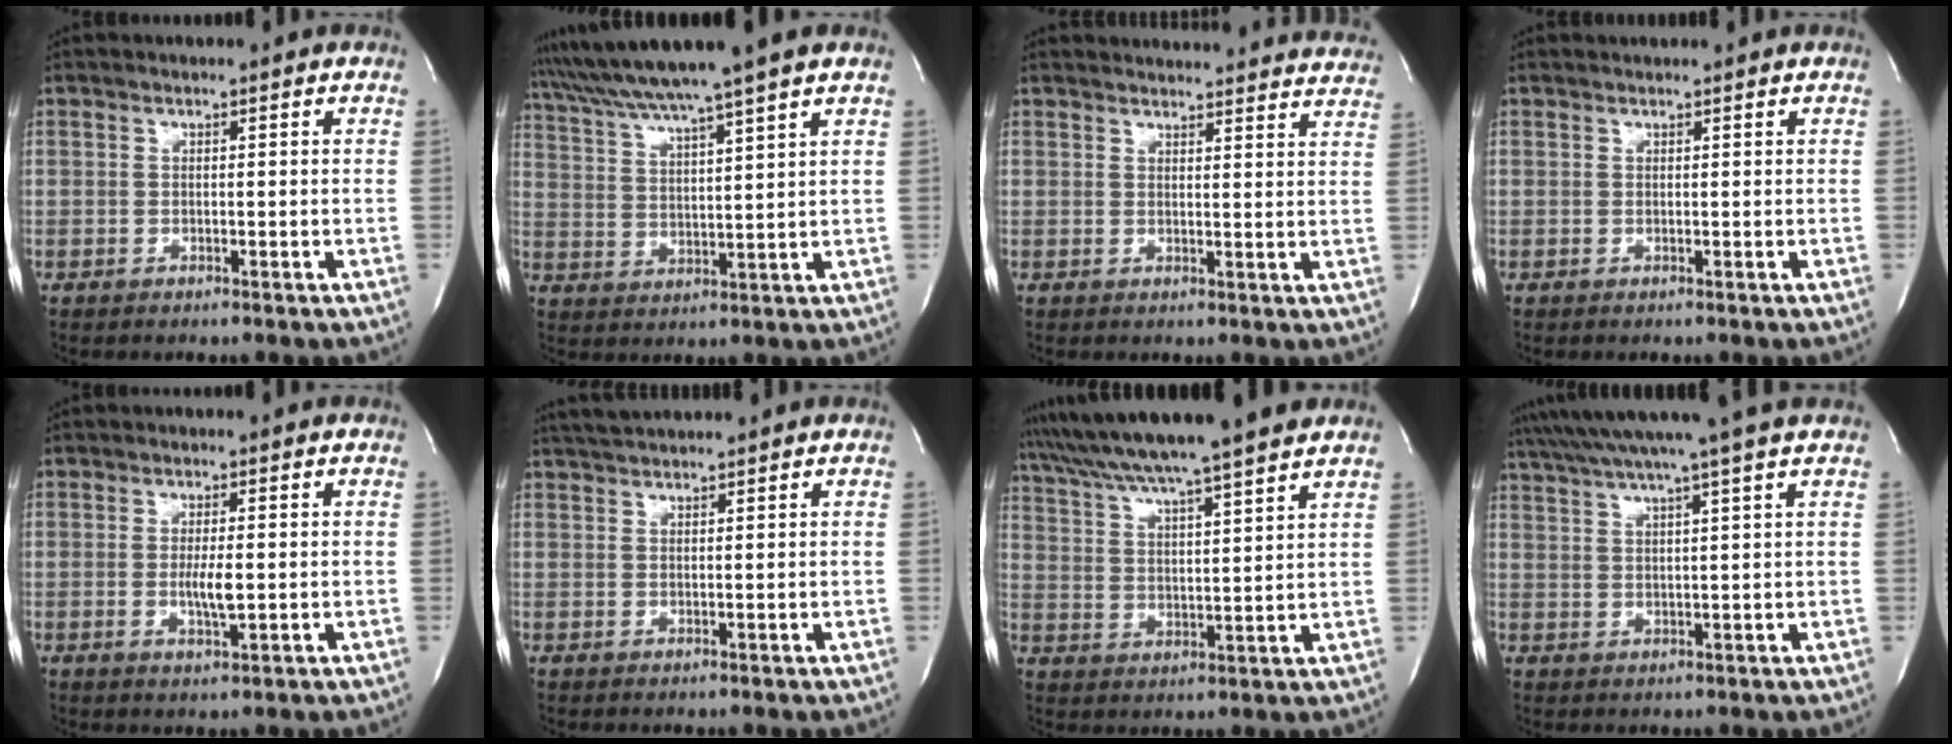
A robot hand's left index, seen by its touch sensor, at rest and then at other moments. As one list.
[{"total": 12.5, "force": [10.4, -1.9, 6.6], "torque": [-0.122, 0.023, 0.170]}, {"total": 24.5, "force": [23.7, 3.3, 5.2], "torque": [-0.078, -0.047, 0.268]}, {"total": 1.3, "force": [1.3, 0.0, 0.2], "torque": [-0.005, 0.016, 0.022]}, {"total": 3.5, "force": [-0.4, 0.7, 3.4], "torque": [-0.067, -0.006, -0.005]}, {"total": 3.5, "force": [3.3, -0.1, 1.2], "torque": [-0.025, 0.022, 0.063]}, {"total": 17.0, "force": [14.8, -0.7, 8.4], "torque": [-0.151, 0.021, 0.226]}, {"total": 11.5, "force": [9.6, -2.4, 5.8], "torque": [-0.104, 0.006, 0.138]}]